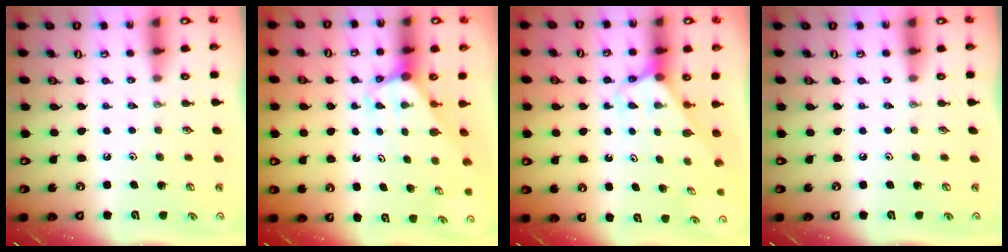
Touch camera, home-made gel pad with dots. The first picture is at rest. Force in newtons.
{"total": 2.9, "press": 2.9, "slide": 0.1}
{"total": 2.6, "press": 2.6, "slide": 0.1}
{"total": 0.0}